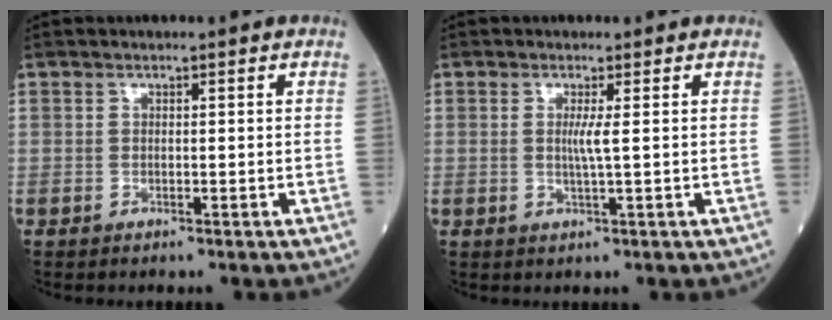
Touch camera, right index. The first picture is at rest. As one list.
[{"total": 2.0, "force": [0.4, -0.5, 1.9], "torque": [-0.041, -0.003, 0.007]}]